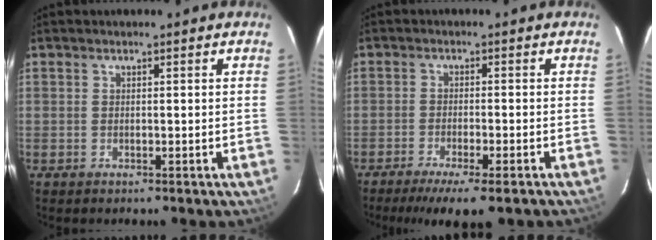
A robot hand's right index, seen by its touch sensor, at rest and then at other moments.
{"total": 9.6, "force": [-7.3, 1.3, 6.2], "torque": [-0.129, -0.036, -0.116]}